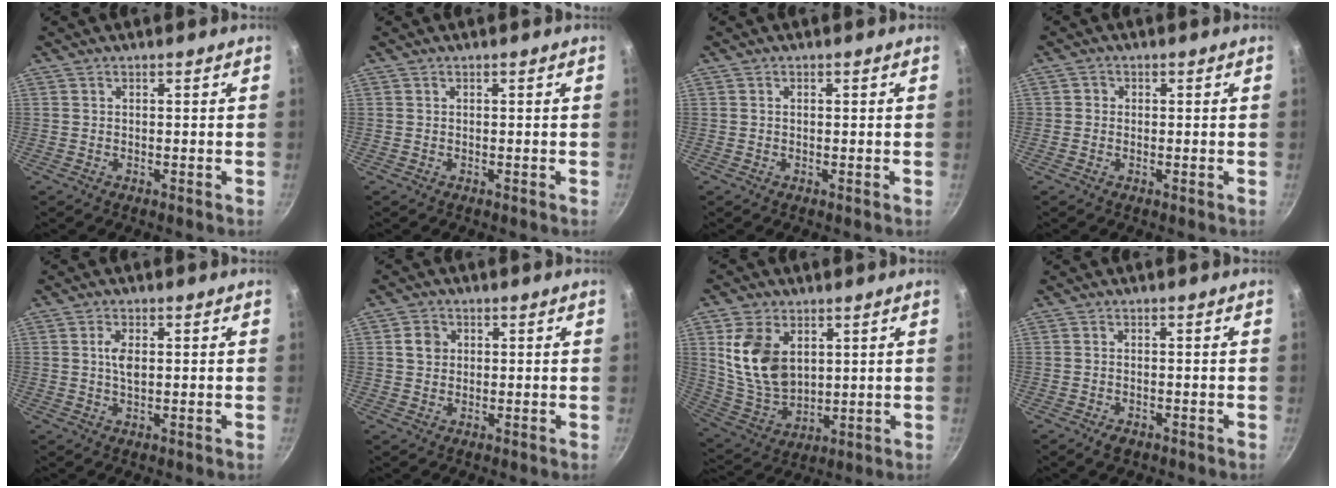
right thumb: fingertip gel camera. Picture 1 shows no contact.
{"total": 0.0}
{"total": 0.6, "force": [0.1, 0.4, 0.4], "torque": [-0.006, 0.004, 0.002]}
{"total": 1.4, "force": [0.0, 1.4, 0.4], "torque": [0.000, 0.003, -0.004]}
{"total": 3.4, "force": [0.5, 1.6, 2.9], "torque": [-0.056, 0.003, 0.009]}
{"total": 3.5, "force": [0.8, 3.1, 1.5], "torque": [-0.011, 0.004, 0.011]}
{"total": 13.7, "force": [3.9, 9.2, 9.5], "torque": [-0.159, -0.028, 0.090]}
{"total": 2.2, "force": [-1.3, 1.2, 1.3], "torque": [-0.026, 0.007, -0.020]}